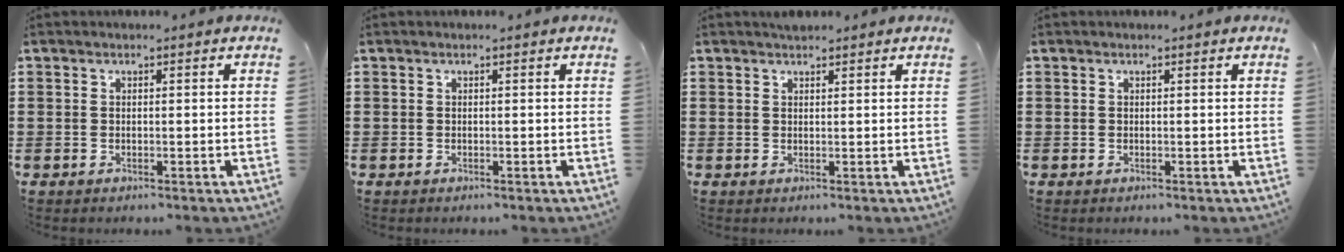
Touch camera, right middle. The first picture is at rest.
{"total": 0.0}
{"total": 1.1, "force": [1.1, 0.4, 0.1], "torque": [-0.004, 0.002, 0.020]}
{"total": 0.0}